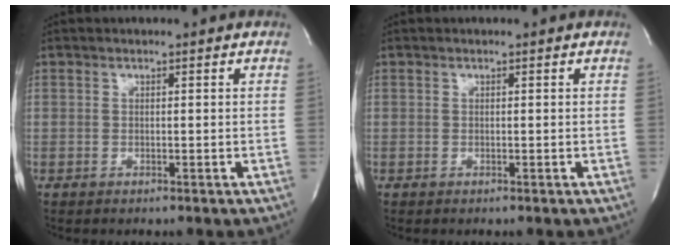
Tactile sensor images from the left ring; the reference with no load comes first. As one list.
[{"total": 0.0}]